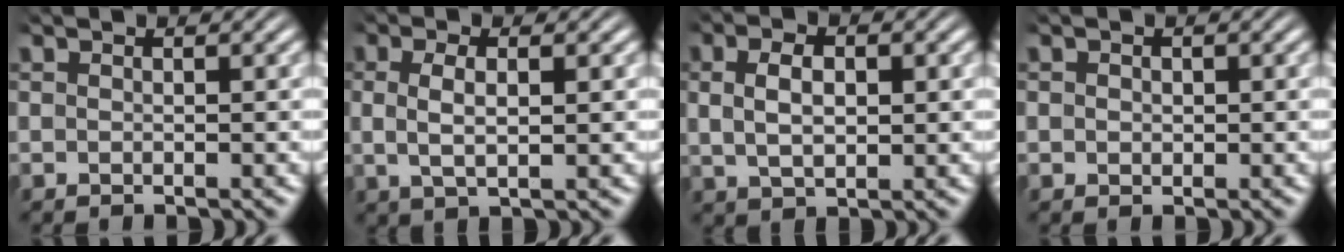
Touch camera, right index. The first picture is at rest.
{"total": 3.3, "force": [0.4, 1.5, 2.9], "torque": [-0.062, -0.006, 0.015]}
{"total": 4.1, "force": [0.6, 2.5, 3.2], "torque": [-0.054, -0.001, 0.016]}
{"total": 0.8, "force": [0.1, 0.7, 0.3], "torque": [-0.009, -0.007, 0.006]}